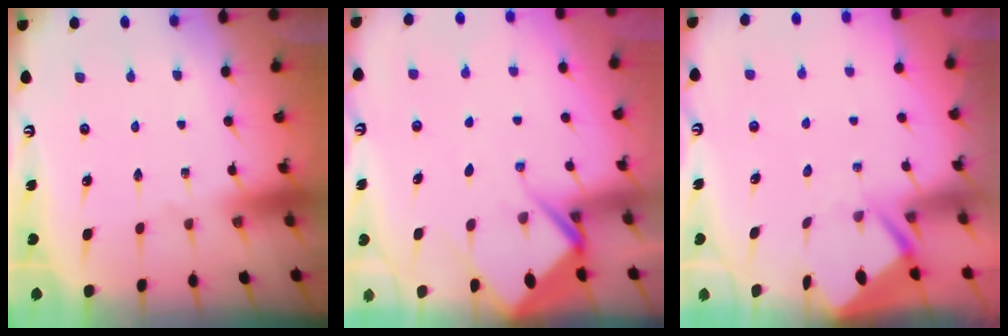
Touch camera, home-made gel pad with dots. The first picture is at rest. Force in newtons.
{"total": 9.1, "press": 9.1, "slide": 1.0}
{"total": 3.5, "press": 3.5, "slide": 0.3}